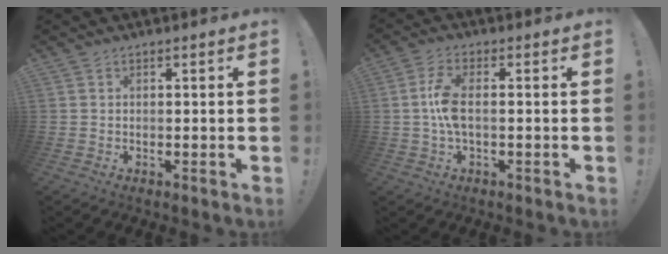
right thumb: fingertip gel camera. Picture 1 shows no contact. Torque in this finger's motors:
{"motor_torque": [0.16, 0.08, 0.39, 0.42, 0.04]}